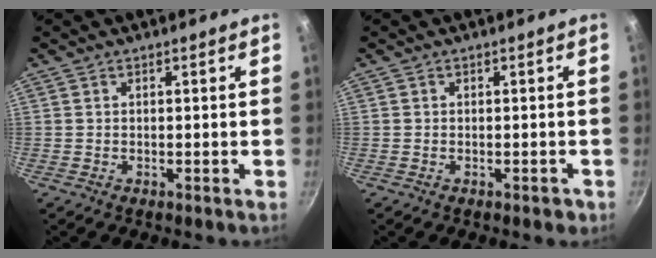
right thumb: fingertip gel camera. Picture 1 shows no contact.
{"total": 1.5, "force": [-0.7, 1.0, 0.8], "torque": [0.000, 0.011, -0.003]}